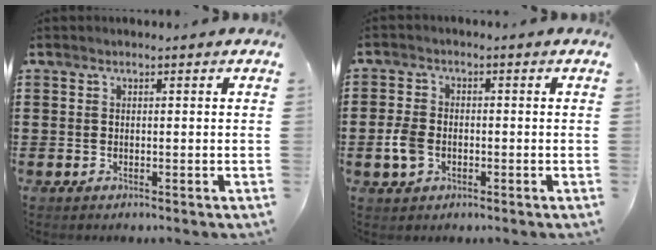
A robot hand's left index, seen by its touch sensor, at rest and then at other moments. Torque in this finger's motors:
{"motor_torque": [0.27, 0.28, 0.14, 0.04]}